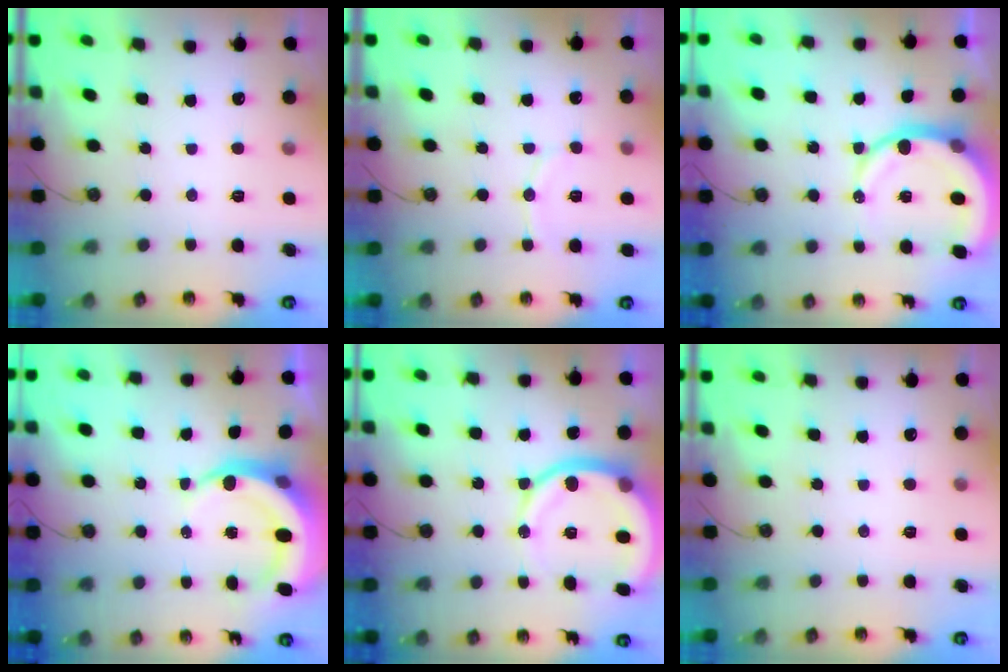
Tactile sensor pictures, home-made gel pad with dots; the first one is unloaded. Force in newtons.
{"total": 6.8, "press": 6.5, "slide": 2.0}
{"total": 11.0, "press": 10.8, "slide": 1.5}
{"total": 9.3, "press": 9.1, "slide": 2.0}
{"total": 13.8, "press": 13.7, "slide": 1.8}
{"total": 0.0}